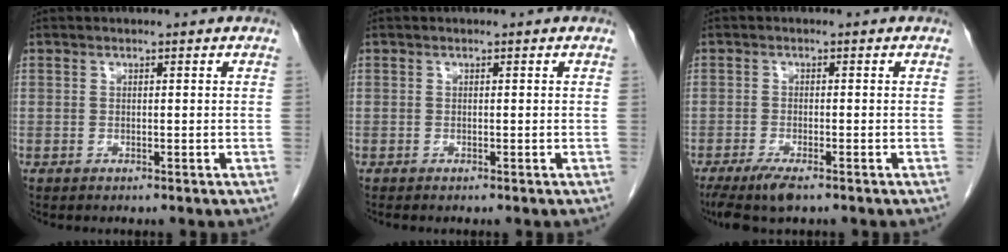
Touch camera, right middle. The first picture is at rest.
{"total": 0.0}
{"total": 5.0, "force": [-3.5, 0.9, 3.5], "torque": [-0.066, -0.014, -0.058]}